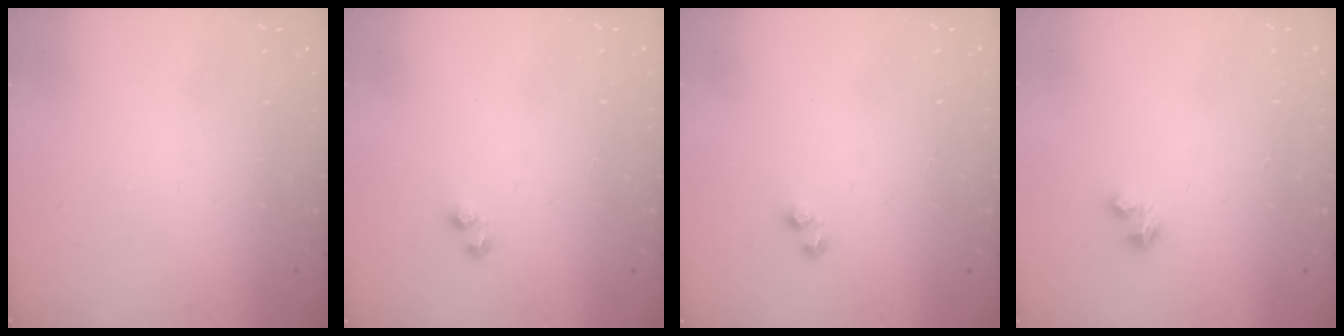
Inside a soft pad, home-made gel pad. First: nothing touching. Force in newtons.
{"total": 1.4, "press": 1.4, "slide": 0.5}
{"total": 1.4, "press": 1.4, "slide": 0.5}
{"total": 0.7, "press": 0.7, "slide": 0.2}